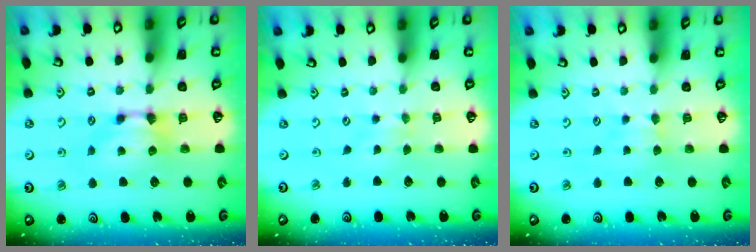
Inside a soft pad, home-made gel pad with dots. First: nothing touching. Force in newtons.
{"total": 2.5, "press": 2.5, "slide": 0.3}
{"total": 1.9, "press": 1.9, "slide": 0.4}